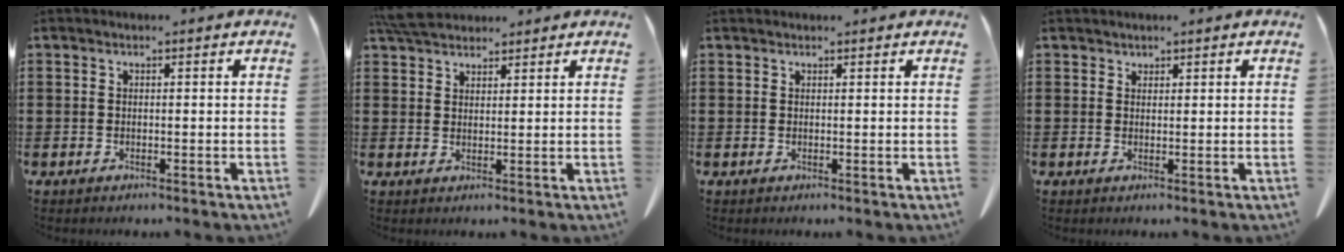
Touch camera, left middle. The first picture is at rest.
{"total": 4.6, "force": [4.2, 1.4, 1.4], "torque": [-0.039, -0.003, 0.083]}
{"total": 0.5, "force": [0.5, 0.1, 0.0], "torque": [-0.003, -0.001, 0.011]}
{"total": 1.0, "force": [1.0, 0.4, 0.0], "torque": [-0.003, -0.003, 0.021]}